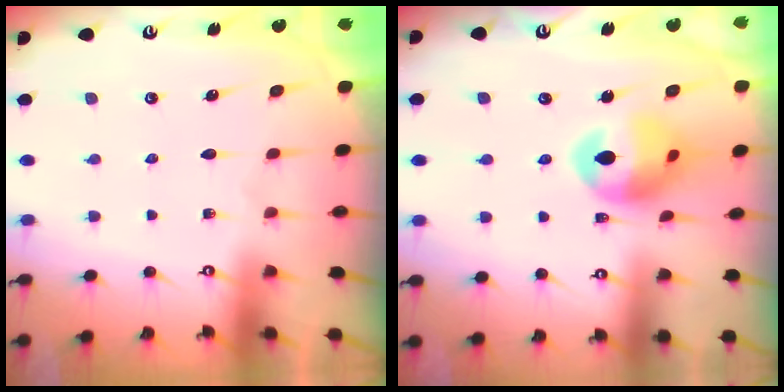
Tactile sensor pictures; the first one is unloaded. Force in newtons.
{"total": 13.6, "press": 13.5, "slide": 1.7}